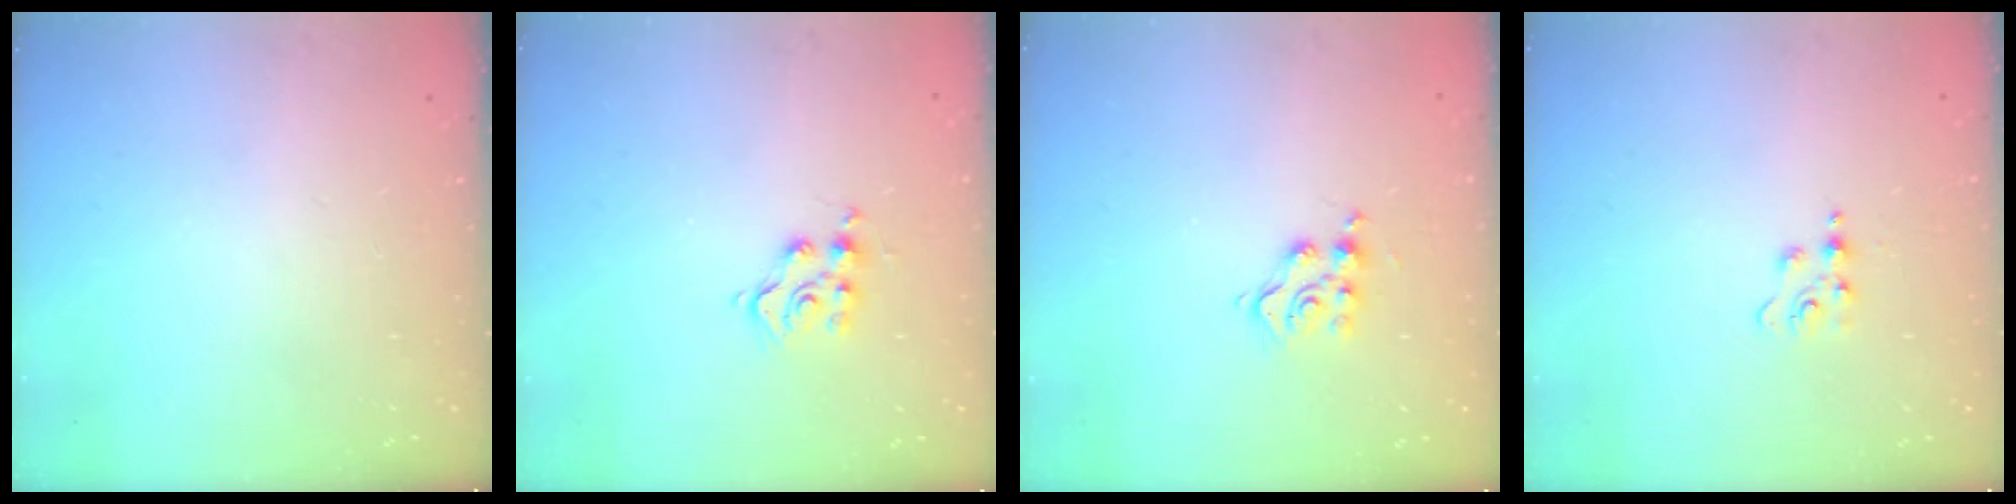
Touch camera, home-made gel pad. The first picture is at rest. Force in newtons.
{"total": 6.0, "press": 6.0, "slide": 0.1}
{"total": 5.7, "press": 5.7, "slide": 0.0}
{"total": 3.8, "press": 3.8, "slide": 0.4}